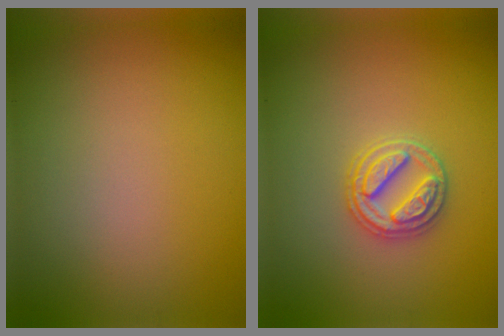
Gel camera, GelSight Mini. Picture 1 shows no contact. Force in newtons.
{"total": 3.1, "press": 2.9, "slide": 1.0}